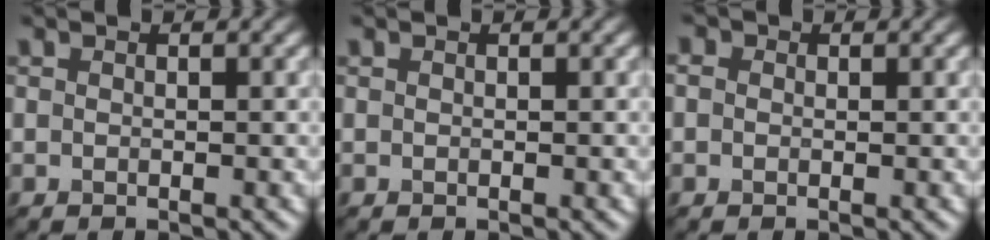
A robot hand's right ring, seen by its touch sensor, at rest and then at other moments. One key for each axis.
{"total": 0.0}
{"total": 0.9, "fx": 0.3, "fy": 0.7, "fz": 0.4, "tx": -0.010, "ty": 0.012, "tz": -0.002}